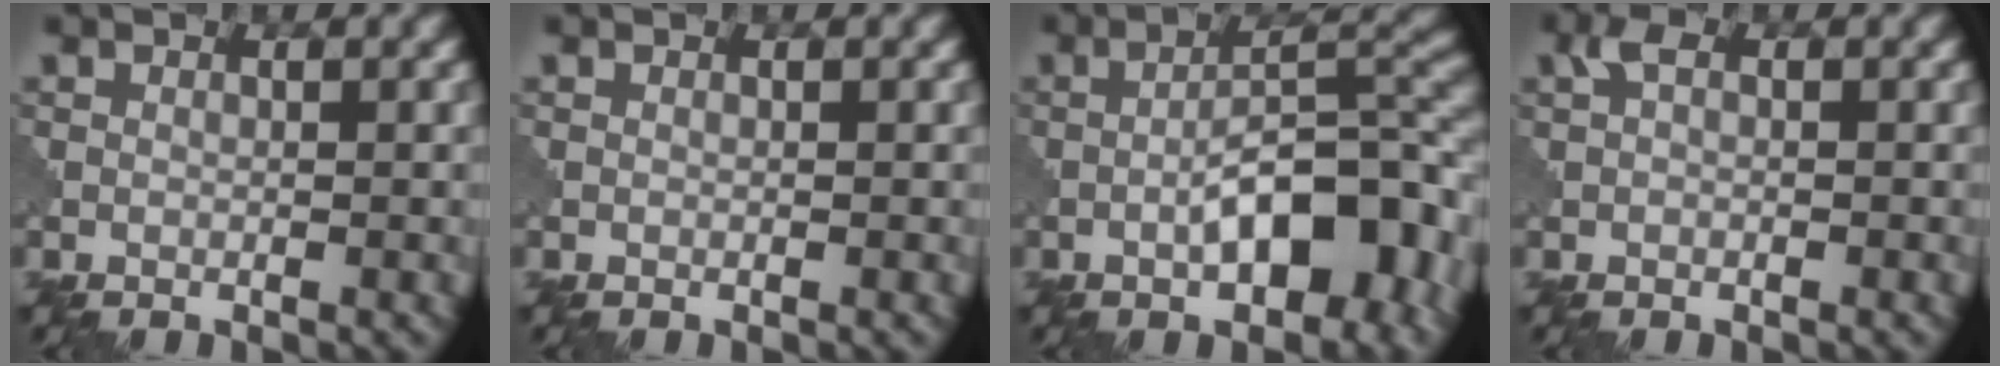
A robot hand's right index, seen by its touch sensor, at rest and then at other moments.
{"total": 0.0}
{"total": 10.3, "force": [-3.5, 3.9, 8.9], "torque": [-0.125, 0.013, -0.057]}
{"total": 1.6, "force": [0.6, 1.0, 1.1], "torque": [-0.022, 0.008, 0.005]}